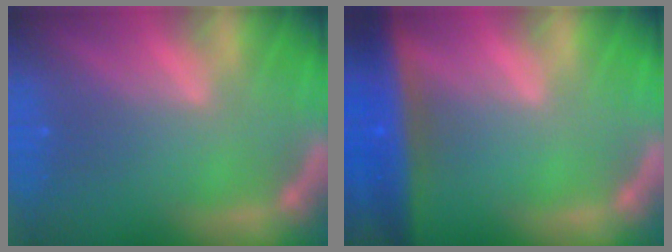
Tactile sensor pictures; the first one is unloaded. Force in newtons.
{"total": 7.5}